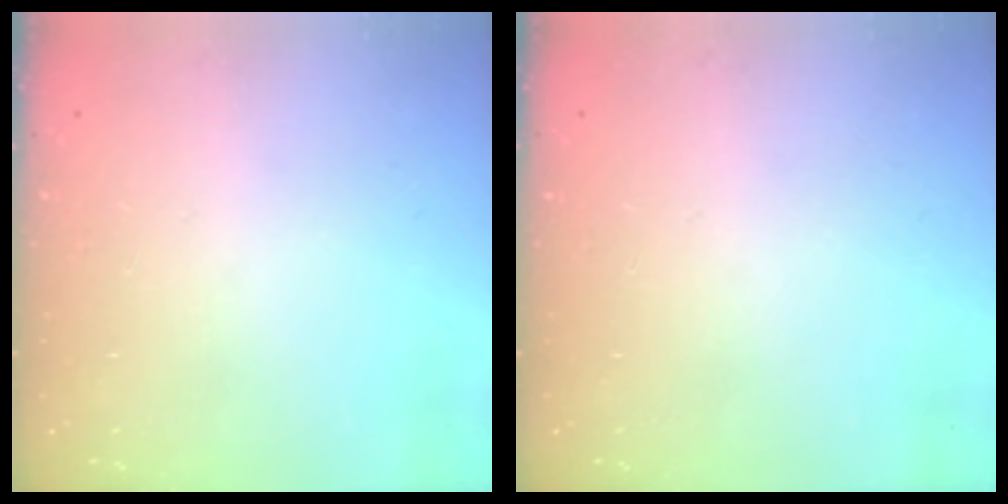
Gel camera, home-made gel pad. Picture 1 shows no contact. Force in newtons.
{"total": 0.0}